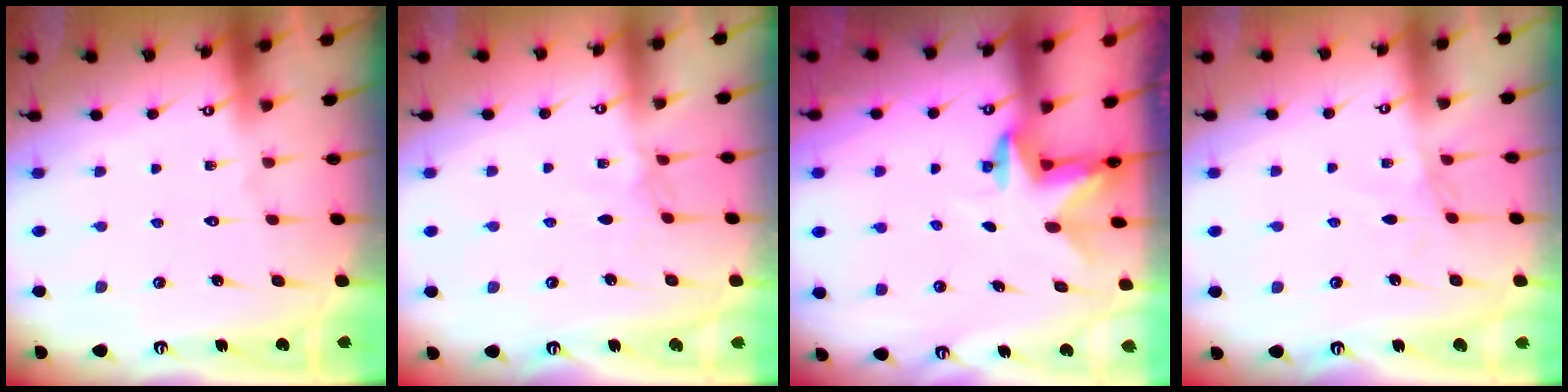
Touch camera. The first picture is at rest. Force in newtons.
{"total": 2.9, "press": 2.9, "slide": 0.5}
{"total": 2.6, "press": 2.5, "slide": 0.4}
{"total": 1.4, "press": 1.3, "slide": 0.3}